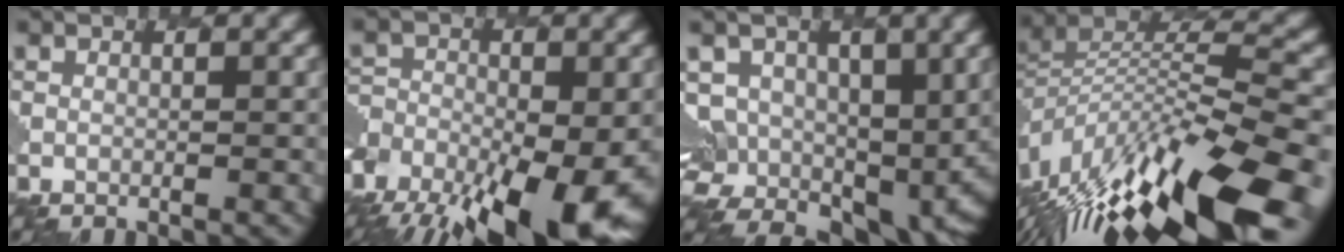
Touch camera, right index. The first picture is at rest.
{"total": 17.9, "force": [-10.7, 9.3, 11.0], "torque": [-0.198, -0.050, -0.134]}
{"total": 8.5, "force": [1.3, 6.5, 5.3], "torque": [-0.099, -0.010, 0.031]}
{"total": 15.2, "force": [-8.4, 4.1, 12.0], "torque": [-0.242, 0.014, -0.146]}